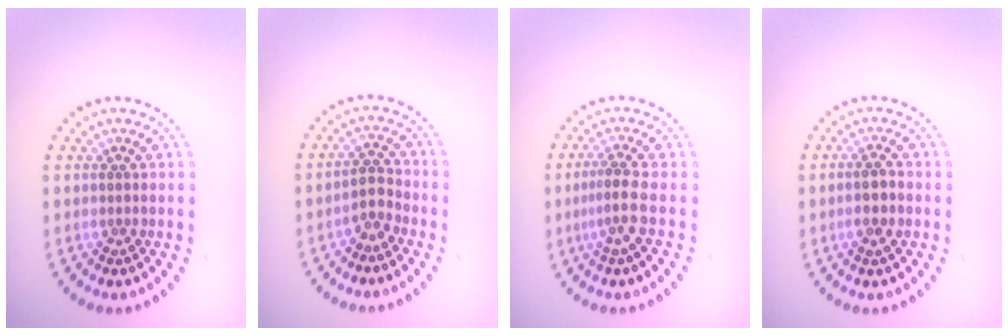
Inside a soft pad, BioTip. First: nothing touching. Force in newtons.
{"total": 1.8, "press": 1.5, "slide": 1.0}
{"total": 2.6, "press": 1.9, "slide": 1.8}
{"total": 2.4, "press": 2.3, "slide": 0.9}